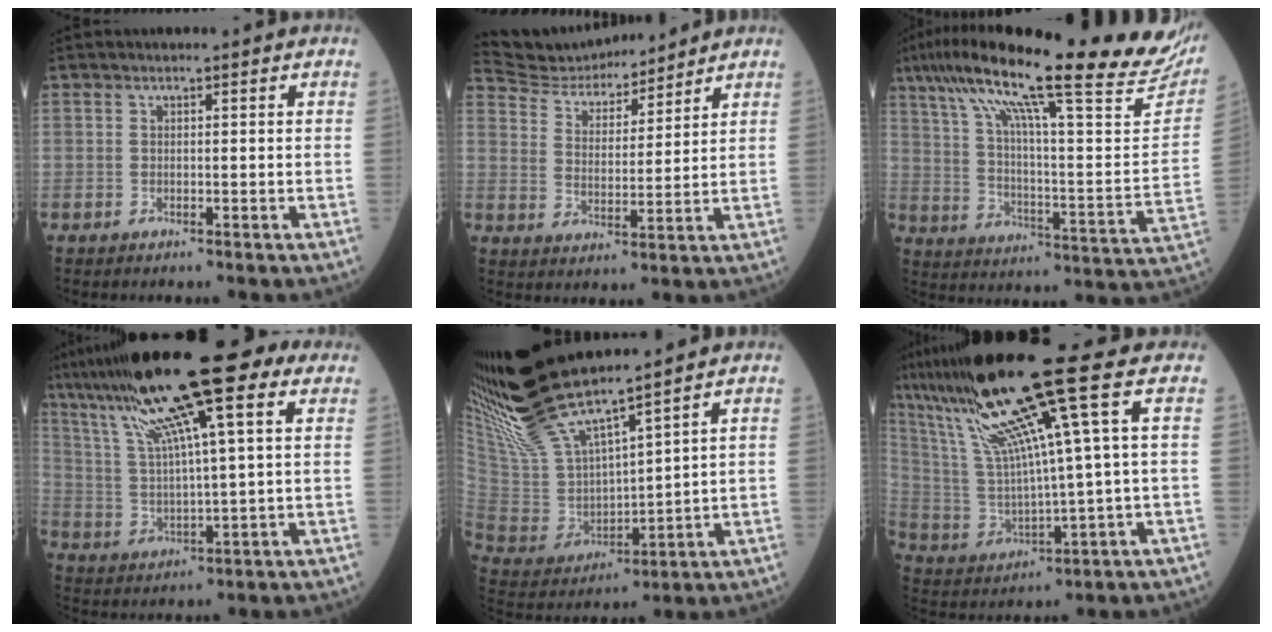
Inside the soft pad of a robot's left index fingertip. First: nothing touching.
{"total": 11.2, "force": [10.8, 2.0, 2.2], "torque": [-0.046, 0.015, 0.193]}
{"total": 32.2, "force": [24.9, 3.2, 20.2], "torque": [-0.286, -0.015, 0.336]}
{"total": 19.3, "force": [11.0, 2.1, 15.7], "torque": [-0.277, 0.038, 0.183]}
{"total": 14.7, "force": [13.0, 0.3, 6.8], "torque": [-0.150, -0.005, 0.271]}
{"total": 17.1, "force": [9.1, -1.4, 14.4], "torque": [-0.264, 0.015, 0.163]}